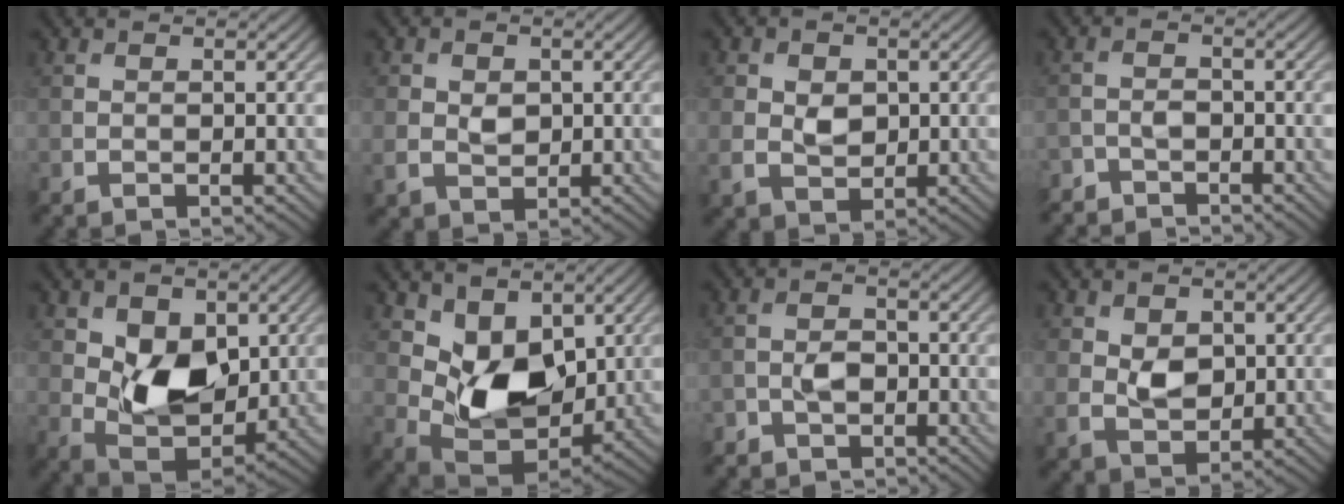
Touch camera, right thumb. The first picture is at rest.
{"total": 3.1, "force": [0.2, 2.5, 1.8], "torque": [-0.040, -0.004, 0.003]}
{"total": 3.7, "force": [0.3, 2.9, 2.3], "torque": [-0.046, -0.004, 0.003]}
{"total": 2.8, "force": [-2.5, 1.2, 0.5], "torque": [-0.006, 0.002, -0.056]}
{"total": 9.3, "force": [1.5, 6.2, 6.7], "torque": [-0.125, -0.013, 0.027]}
{"total": 9.1, "force": [3.0, 5.9, 6.2], "torque": [-0.132, -0.026, 0.054]}
{"total": 2.7, "force": [-1.5, 1.8, 1.3], "torque": [-0.022, 0.004, -0.034]}
{"total": 4.3, "force": [0.6, 3.1, 2.9], "torque": [-0.056, -0.006, 0.009]}